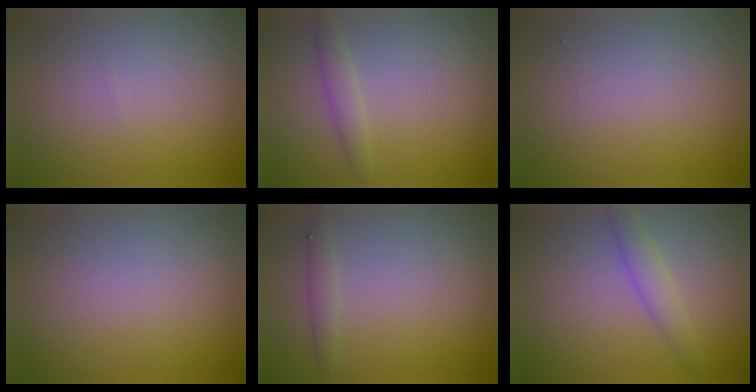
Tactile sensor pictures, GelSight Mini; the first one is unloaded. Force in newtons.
{"total": 1.6, "press": 1.6, "slide": 0.1}
{"total": 0.0}
{"total": 0.0}
{"total": 1.1, "press": 1.1, "slide": 0.1}
{"total": 2.1, "press": 2.1, "slide": 0.1}